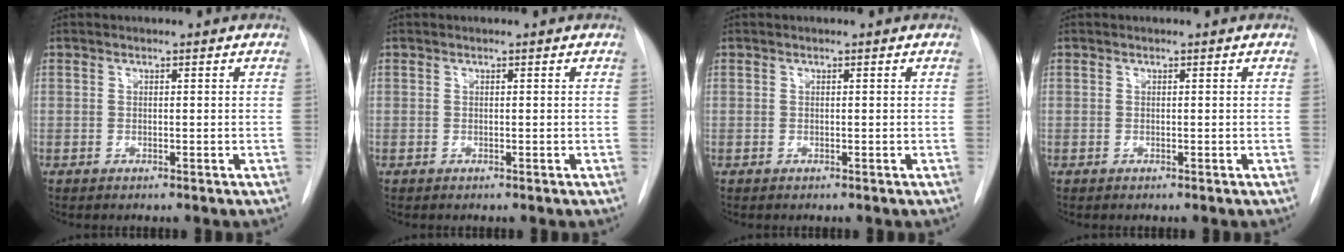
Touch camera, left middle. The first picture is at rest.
{"total": 0.0}
{"total": 0.0}
{"total": 0.0}